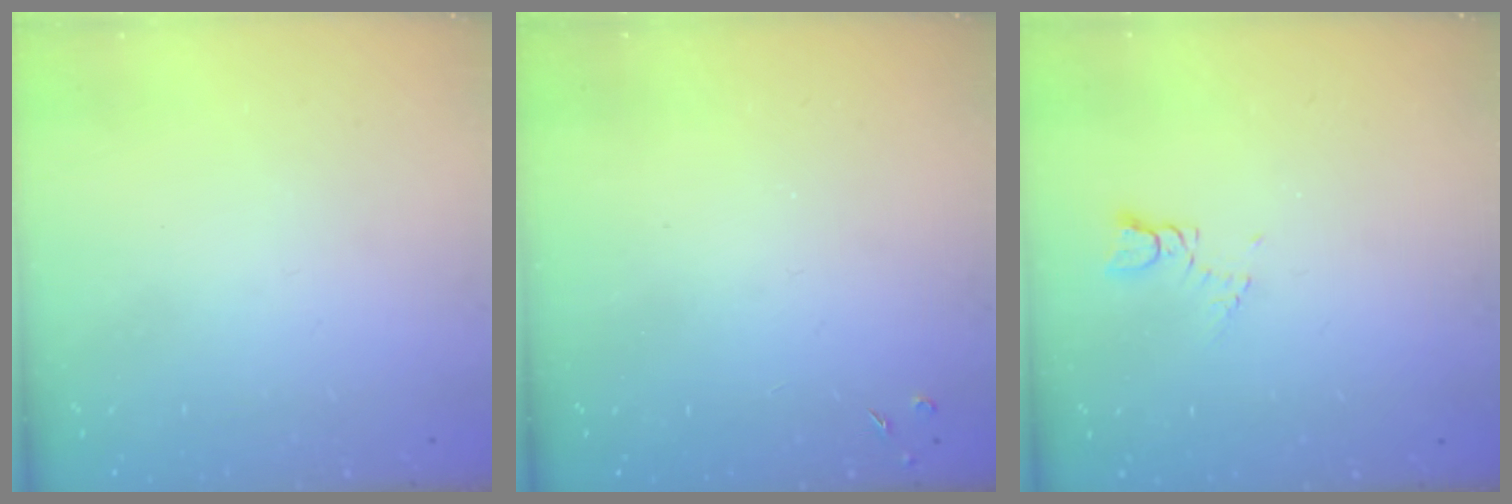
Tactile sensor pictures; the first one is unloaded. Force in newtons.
{"total": 2.5, "press": 2.5, "slide": 0.5}
{"total": 2.7, "press": 2.7, "slide": 0.3}